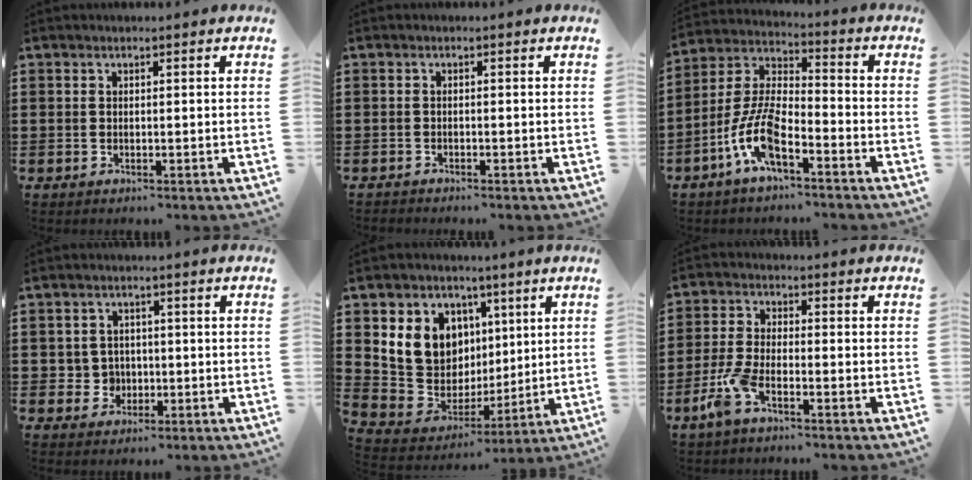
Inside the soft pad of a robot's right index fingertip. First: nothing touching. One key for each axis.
{"total": 0.7, "fx": -0.7, "fy": 0.0, "fz": -0.1, "tx": 0.000, "ty": 0.002, "tz": -0.016}
{"total": 9.4, "fx": -5.4, "fy": 3.1, "fz": 7.0, "tx": -0.180, "ty": -0.012, "tz": -0.111}
{"total": 3.4, "fx": -0.3, "fy": 3.3, "fz": 0.7, "tx": -0.029, "ty": 0.008, "tz": -0.010}
{"total": 10.1, "fx": 3.4, "fy": 9.2, "fz": 2.5, "tx": -0.085, "ty": -0.032, "tz": 0.069}
{"total": 5.8, "fx": -3.4, "fy": 1.6, "fz": 4.5, "tx": -0.114, "ty": -0.011, "tz": -0.066}